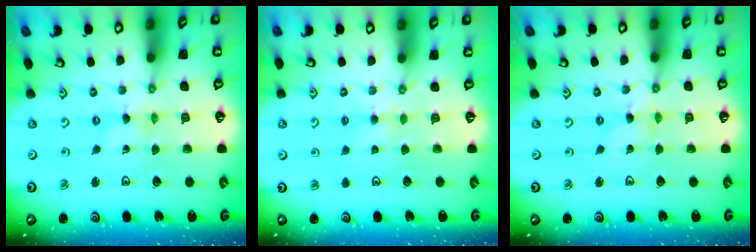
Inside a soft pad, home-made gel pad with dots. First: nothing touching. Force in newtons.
{"total": 3.6, "press": 3.6, "slide": 0.5}
{"total": 0.7, "press": 0.7, "slide": 0.1}